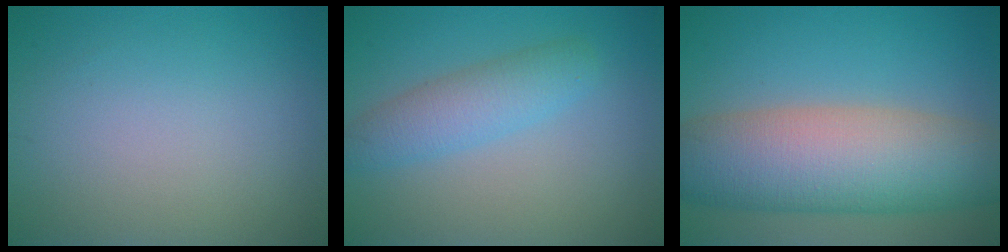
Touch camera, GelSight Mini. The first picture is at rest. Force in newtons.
{"total": 3.6, "press": 3.6, "slide": 0.0}
{"total": 11.1, "press": 11.1, "slide": 0.6}